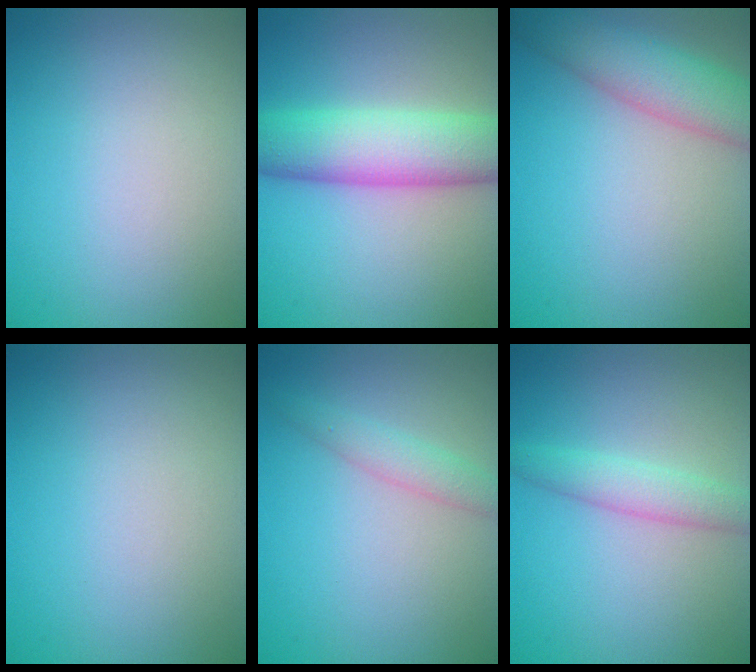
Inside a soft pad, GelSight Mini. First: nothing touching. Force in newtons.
{"total": 7.6, "press": 7.6, "slide": 0.5}
{"total": 5.7, "press": 5.7, "slide": 0.2}
{"total": 0.0}
{"total": 1.9, "press": 1.9, "slide": 0.1}
{"total": 2.6, "press": 2.6, "slide": 0.0}